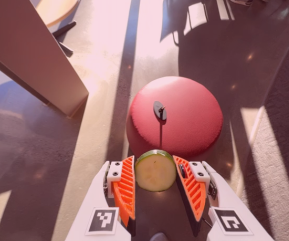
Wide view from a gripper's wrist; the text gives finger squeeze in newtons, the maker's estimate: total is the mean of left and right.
{"total": 9.4, "left": 9.5, "right": 9.4}